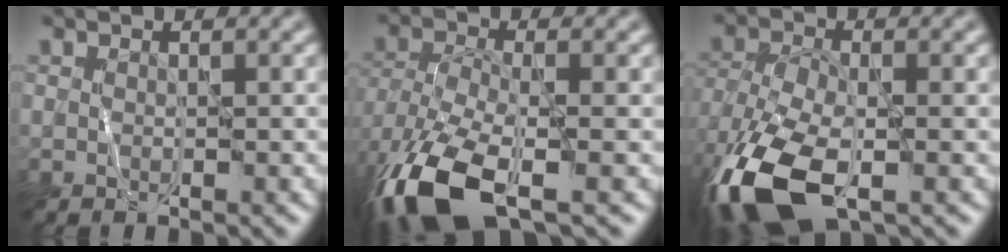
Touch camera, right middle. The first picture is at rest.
{"total": 9.7, "force": [-5.6, 3.8, 7.0], "torque": [-0.163, -0.025, -0.110]}
{"total": 11.3, "force": [-6.4, 4.9, 7.9], "torque": [-0.185, -0.030, -0.125]}